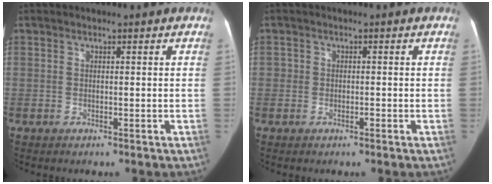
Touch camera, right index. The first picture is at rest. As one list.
[{"total": 1.1, "force": [-0.4, 1.0, 0.2], "torque": [0.004, -0.002, -0.011]}]